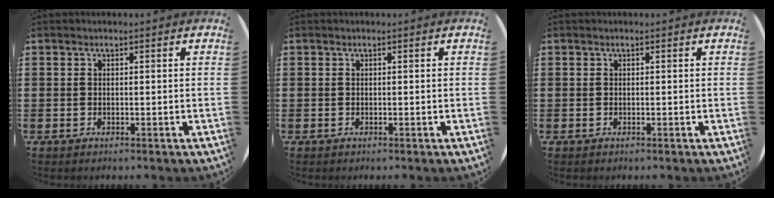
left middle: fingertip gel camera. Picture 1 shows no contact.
{"total": 0.0}
{"total": 0.0}